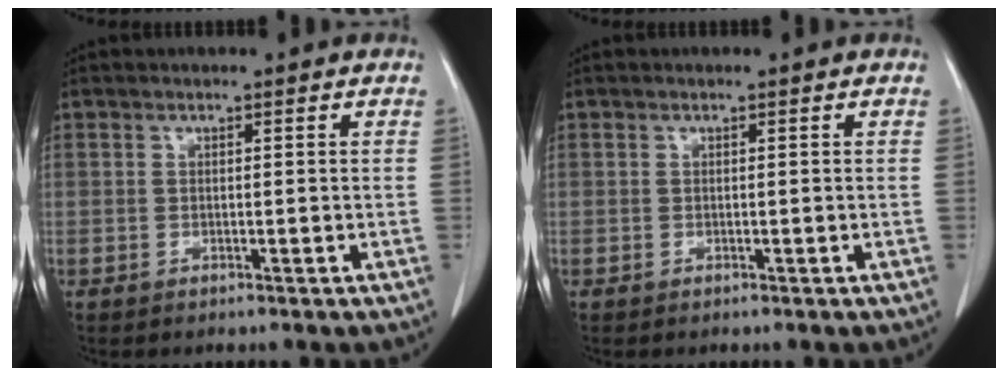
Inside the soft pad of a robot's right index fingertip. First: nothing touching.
{"total": 0.0}